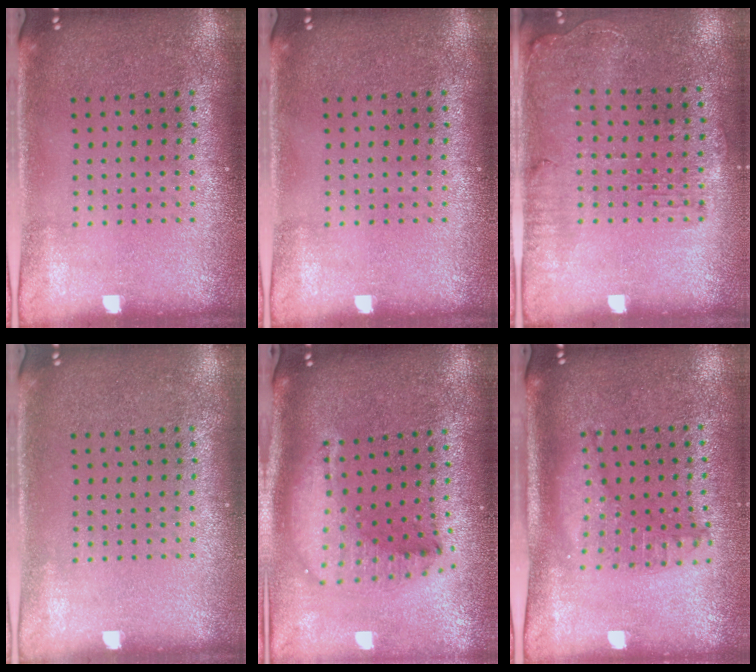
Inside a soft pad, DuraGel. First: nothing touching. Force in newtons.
{"total": 0.0}
{"total": 1.3, "press": 1.2, "slide": 0.4}
{"total": 0.0}
{"total": 1.9, "press": 1.5, "slide": 1.2}
{"total": 1.2, "press": 1.2, "slide": 0.2}